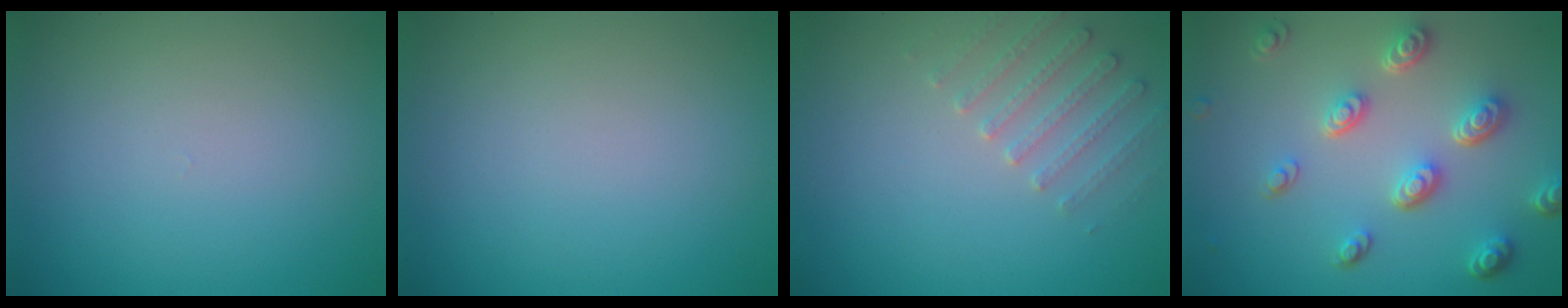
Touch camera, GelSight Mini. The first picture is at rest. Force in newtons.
{"total": 0.0}
{"total": 2.3, "press": 2.2, "slide": 0.6}
{"total": 4.9, "press": 3.7, "slide": 3.2}